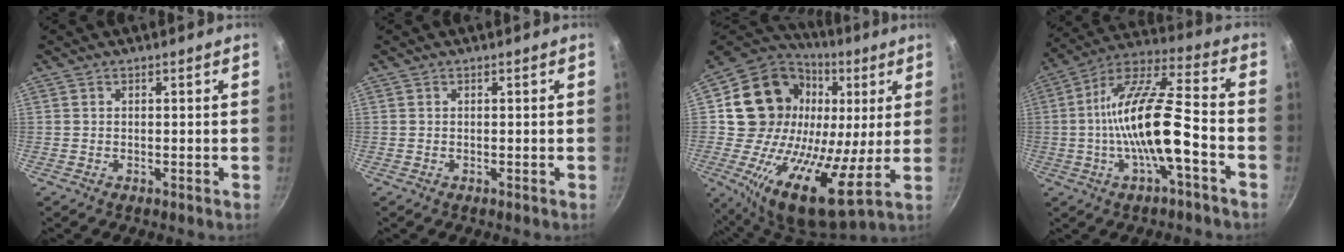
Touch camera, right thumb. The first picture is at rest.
{"total": 0.0}
{"total": 24.8, "force": [4.4, 16.5, 18.0], "torque": [-0.304, -0.020, 0.057]}
{"total": 17.3, "force": [-4.2, 5.0, 16.0], "torque": [-0.290, 0.040, -0.088]}